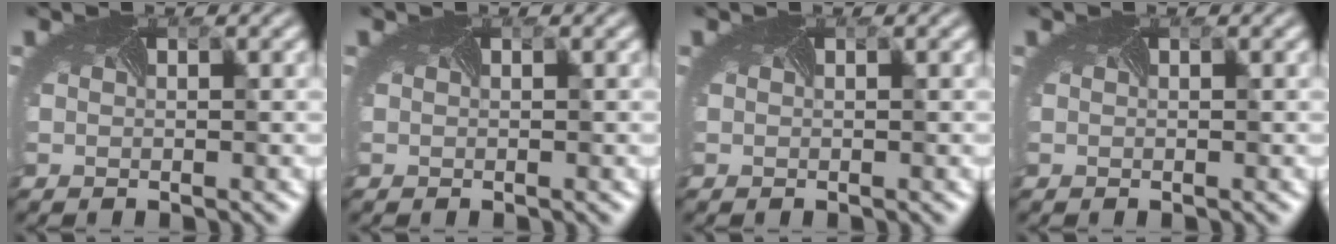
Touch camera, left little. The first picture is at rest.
{"total": 0.0}
{"total": 0.0}
{"total": 0.0}